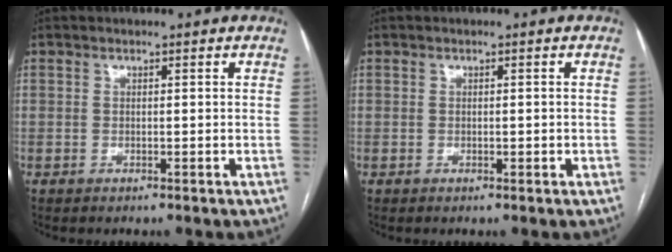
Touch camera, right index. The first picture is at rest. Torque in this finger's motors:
{"motor_torque": [-0.28, 0.28, -0.01, 0.00]}